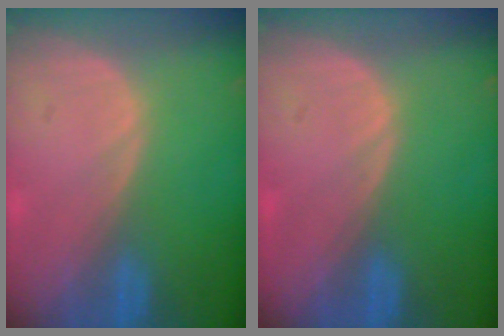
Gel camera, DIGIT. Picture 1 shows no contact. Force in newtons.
{"total": 0.0}